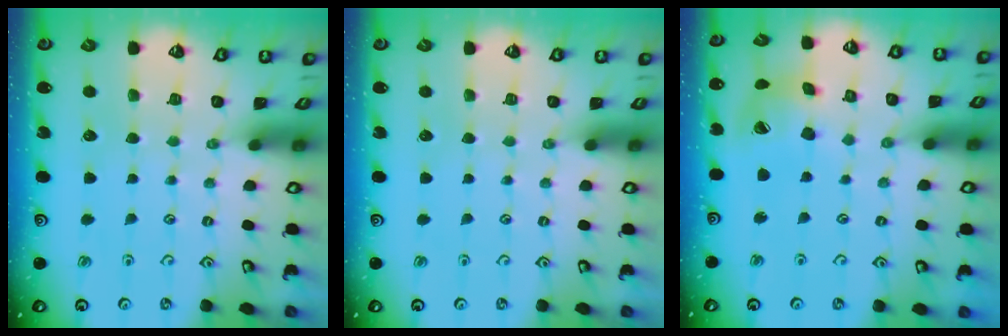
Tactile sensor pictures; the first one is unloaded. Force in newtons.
{"total": 0.0}
{"total": 13.1, "press": 13.0, "slide": 1.8}